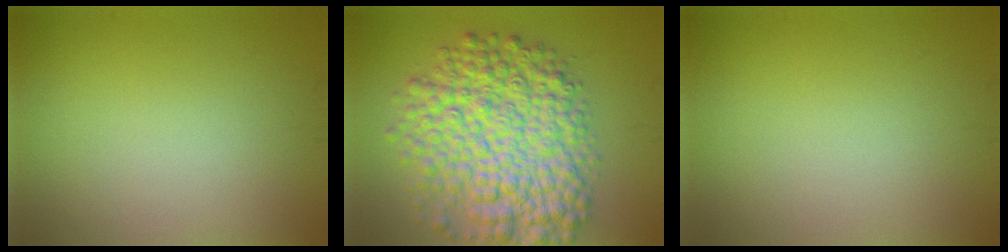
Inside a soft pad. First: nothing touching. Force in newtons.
{"total": 10.2, "press": 10.2, "slide": 0.2}
{"total": 0.0}